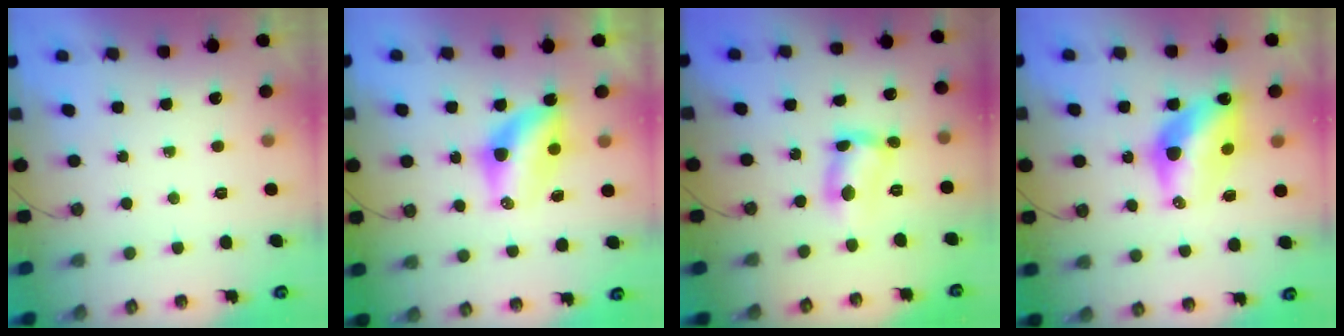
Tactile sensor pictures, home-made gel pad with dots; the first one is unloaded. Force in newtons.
{"total": 9.2, "press": 8.2, "slide": 4.3}
{"total": 7.9, "press": 7.9, "slide": 0.4}
{"total": 12.3, "press": 12.3, "slide": 1.0}